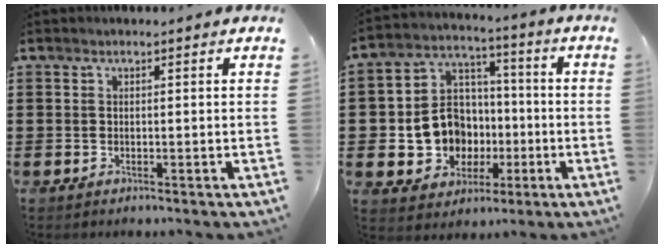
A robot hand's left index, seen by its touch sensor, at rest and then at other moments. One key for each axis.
{"total": 10.1, "fx": -1.9, "fy": 9.1, "fz": 3.9, "tx": -0.114, "ty": 0.013, "tz": -0.031}